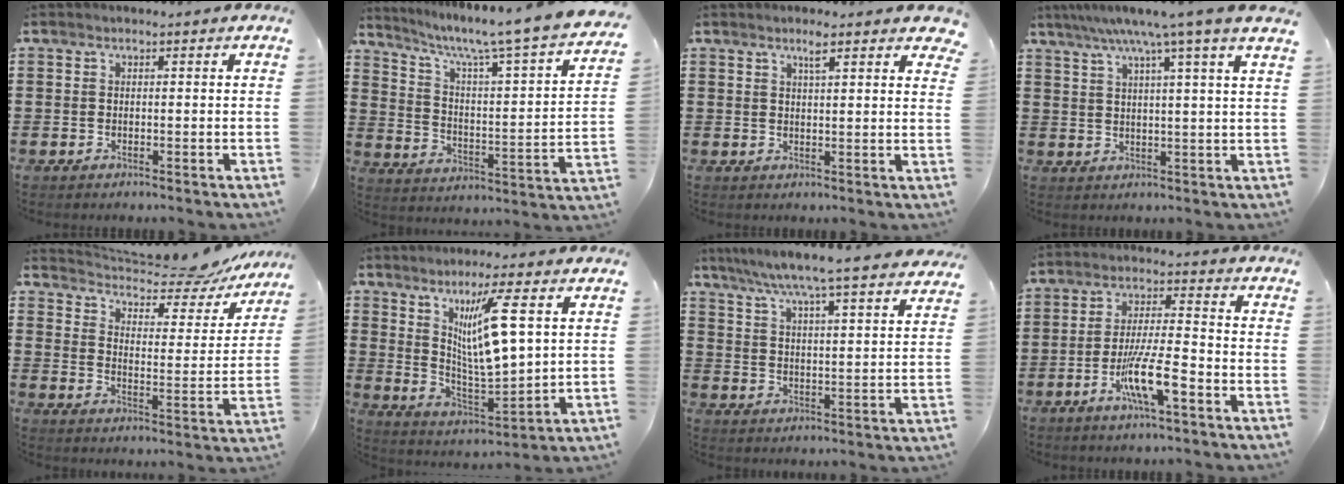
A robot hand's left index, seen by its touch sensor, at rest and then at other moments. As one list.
[{"total": 6.7, "force": [5.4, -0.7, 4.0], "torque": [-0.100, -0.052, 0.076]}, {"total": 3.5, "force": [2.7, 0.1, 2.2], "torque": [-0.033, -0.008, 0.042]}, {"total": 6.9, "force": [5.1, -0.4, 4.7], "torque": [-0.108, -0.015, 0.082]}, {"total": 6.8, "force": [6.3, 1.1, 2.1], "torque": [-0.049, -0.048, 0.104]}, {"total": 10.3, "force": [4.2, 2.0, 9.2], "torque": [-0.175, -0.013, 0.066]}, {"total": 6.6, "force": [5.8, -1.0, 2.8], "torque": [-0.078, -0.043, 0.094]}, {"total": 8.6, "force": [-4.0, 1.3, 7.5], "torque": [-0.153, -0.008, -0.079]}]